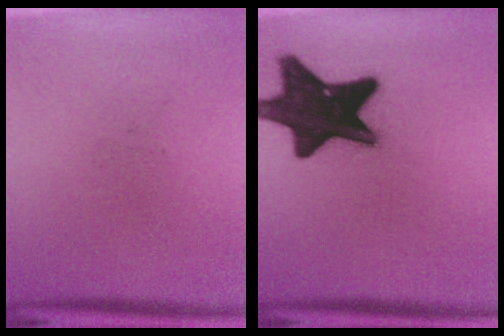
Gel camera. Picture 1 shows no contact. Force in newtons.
{"total": 18.6}